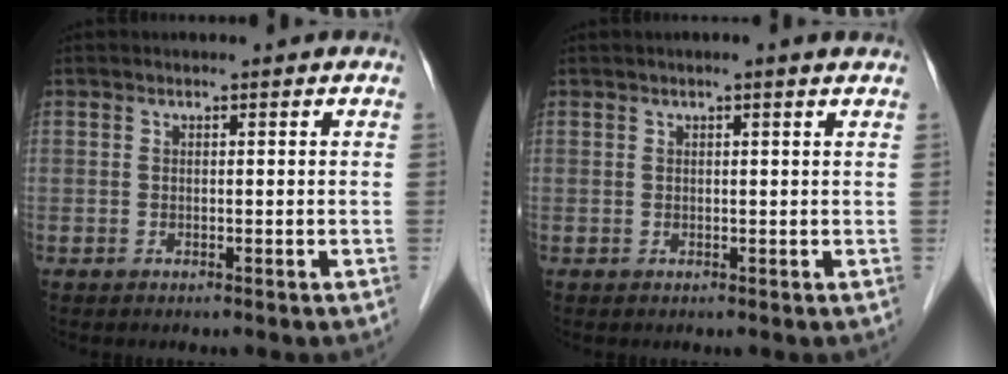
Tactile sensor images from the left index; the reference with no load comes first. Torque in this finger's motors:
{"motor_torque": [0.46, -0.32, 0.26, 0.04]}